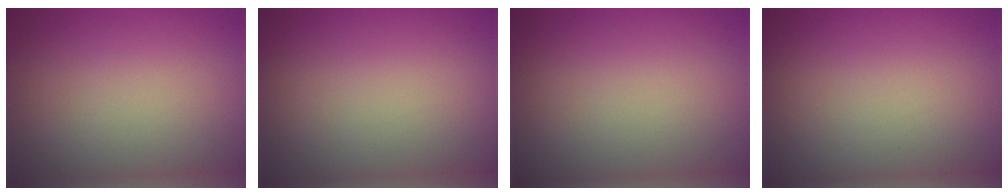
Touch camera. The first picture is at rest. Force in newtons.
{"total": 0.0}
{"total": 0.0}
{"total": 0.0}